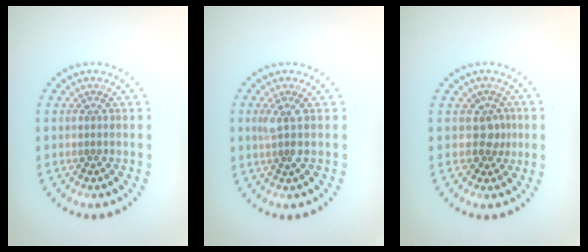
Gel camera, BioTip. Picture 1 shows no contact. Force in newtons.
{"total": 1.6, "press": 1.3, "slide": 1.0}
{"total": 1.8, "press": 1.4, "slide": 1.2}